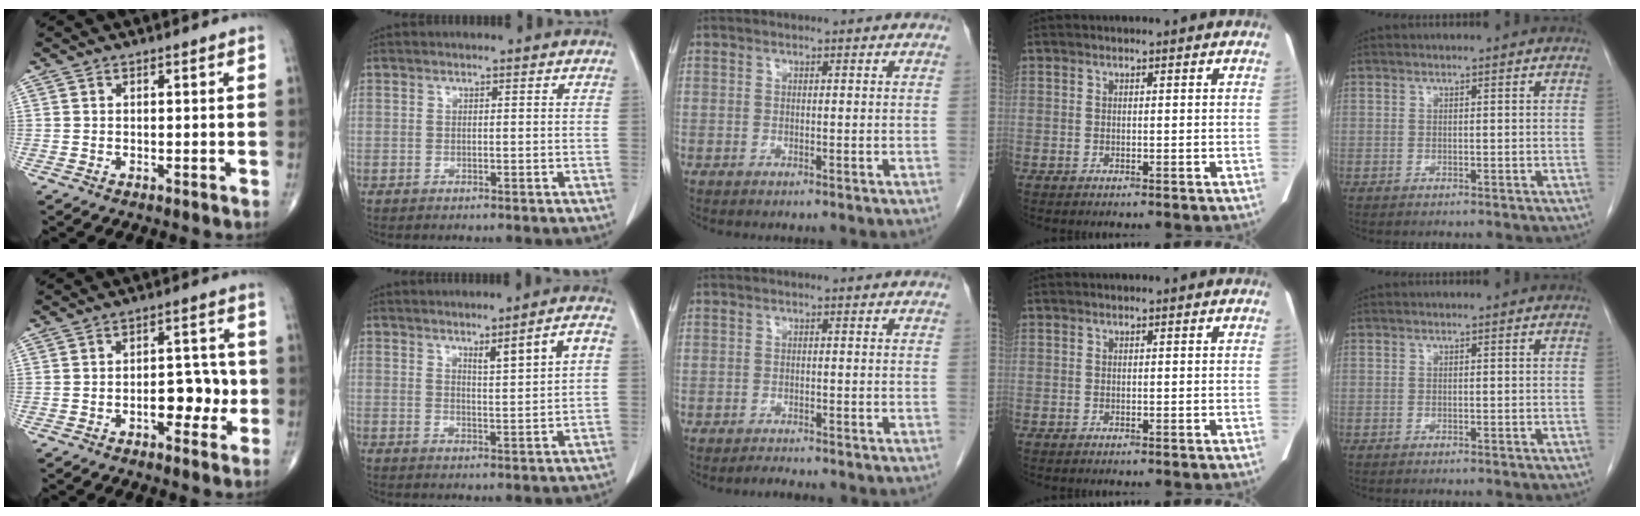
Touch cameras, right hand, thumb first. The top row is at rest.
{"thumb": {"total": 7.1, "force": [-1.6, 4.0, 5.7], "torque": [-0.050, 0.020, -0.025]}, "index": {"total": 5.7, "force": [2.1, 0.0, 5.3], "torque": [-0.080, 0.002, 0.037]}, "middle": {"total": 2.3, "force": [-2.2, 0.3, 0.7], "torque": [-0.016, -0.005, -0.027]}}